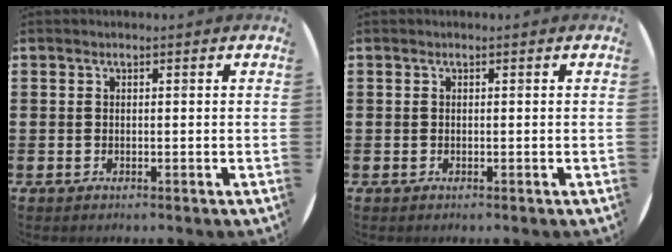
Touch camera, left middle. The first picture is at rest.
{"total": 0.0}